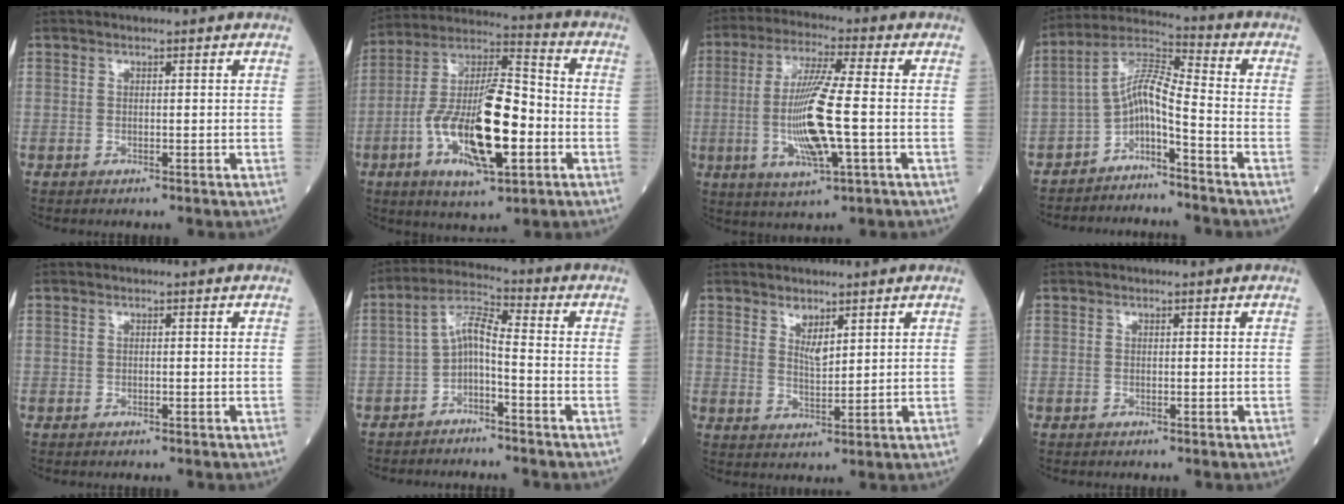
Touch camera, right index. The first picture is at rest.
{"total": 18.2, "force": [-4.7, 4.8, 16.9], "torque": [-0.329, 0.001, -0.079]}
{"total": 12.1, "force": [-1.8, 0.8, 12.0], "torque": [-0.243, -0.009, -0.033]}
{"total": 6.8, "force": [-3.9, 0.9, 5.5], "torque": [-0.104, 0.030, -0.075]}
{"total": 0.0}
{"total": 5.3, "force": [-2.1, 1.4, 4.7], "torque": [-0.089, 0.021, -0.043]}
{"total": 3.0, "force": [2.0, 1.1, 2.0], "torque": [-0.040, -0.005, 0.043]}
{"total": 0.0}